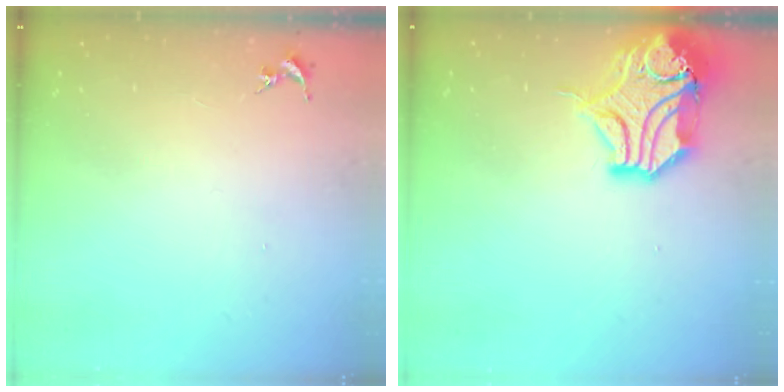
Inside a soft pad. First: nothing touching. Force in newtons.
{"total": 16.2, "press": 16.0, "slide": 2.3}